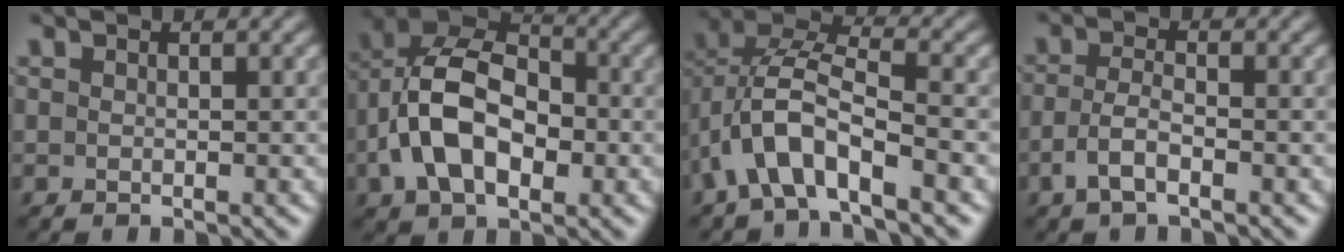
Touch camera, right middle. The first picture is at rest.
{"total": 9.7, "force": [-1.6, 6.0, 7.4], "torque": [-0.145, 0.021, -0.039]}
{"total": 7.5, "force": [-3.2, 3.3, 6.0], "torque": [-0.128, 0.010, -0.066]}
{"total": 2.6, "force": [-1.4, 0.8, 2.0], "torque": [-0.048, 0.002, -0.033]}